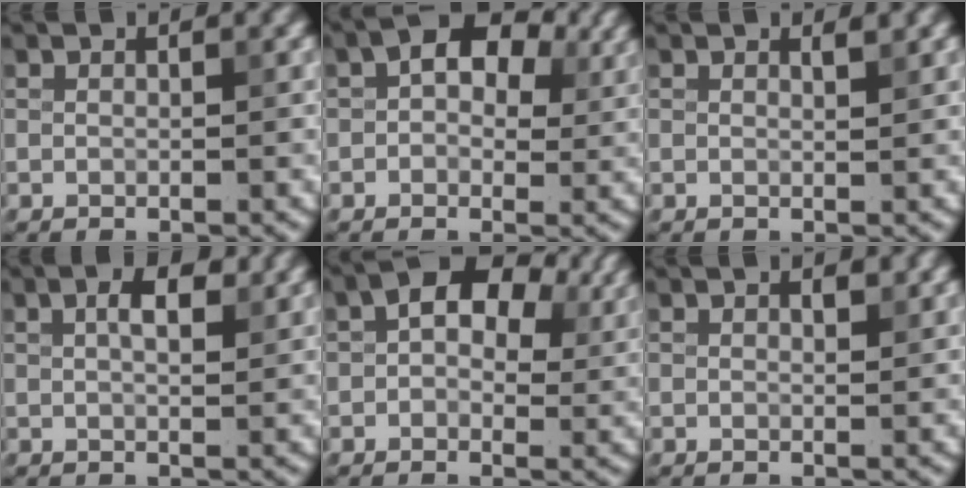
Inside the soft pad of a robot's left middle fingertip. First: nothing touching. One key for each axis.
{"total": 6.5, "fx": 2.1, "fy": 4.1, "fz": 4.6, "tx": -0.058, "ty": 0.013, "tz": 0.012}
{"total": 0.7, "fx": 0.6, "fy": 0.1, "fz": 0.3, "tx": -0.002, "ty": -0.002, "tz": 0.011}
{"total": 2.6, "fx": 1.0, "fy": 1.1, "fz": 2.1, "tx": -0.038, "ty": 0.005, "tz": 0.018}
{"total": 7.6, "fx": 2.5, "fy": 4.7, "fz": 5.4, "tx": -0.072, "ty": 0.017, "tz": 0.018}
{"total": 0.7, "fx": 0.5, "fy": 0.3, "fz": 0.5, "tx": -0.008, "ty": -0.002, "tz": 0.008}